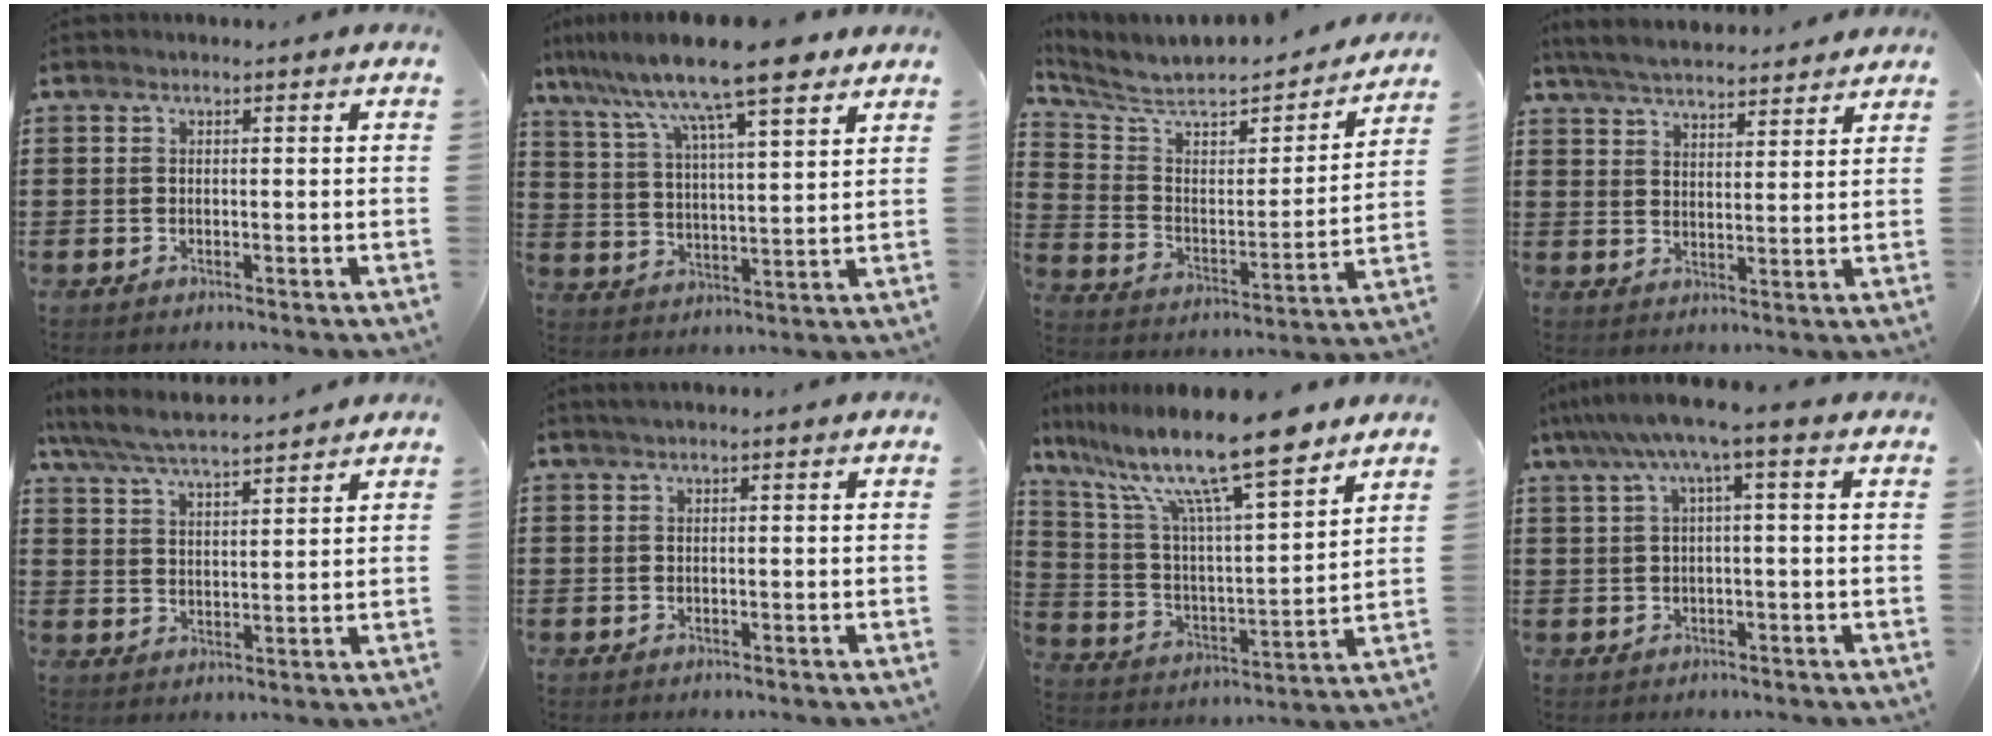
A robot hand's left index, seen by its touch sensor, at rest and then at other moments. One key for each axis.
{"total": 11.9, "fx": 9.4, "fy": 1.5, "fz": 7.3, "tx": -0.164, "ty": -0.038, "tz": 0.155}
{"total": 6.1, "fx": 5.2, "fy": 2.1, "fz": 2.3, "tx": -0.076, "ty": -0.043, "tz": 0.085}
{"total": 5.1, "fx": 5.0, "fy": 0.5, "fz": 1.1, "tx": -0.040, "ty": -0.019, "tz": 0.091}
{"total": 6.0, "fx": 5.6, "fy": 0.5, "fz": 2.2, "tx": -0.063, "ty": -0.026, "tz": 0.098}
{"total": 0.6, "fx": 0.3, "fy": -0.1, "fz": 0.5, "tx": -0.008, "ty": -0.001, "tz": 0.006}
{"total": 15.0, "fx": 11.6, "fy": 1.6, "fz": 9.4, "tx": -0.209, "ty": -0.060, "tz": 0.196}
{"total": 5.4, "fx": 1.5, "fy": 0.0, "fz": 5.2, "tx": -0.101, "ty": 0.000, "tz": 0.023}